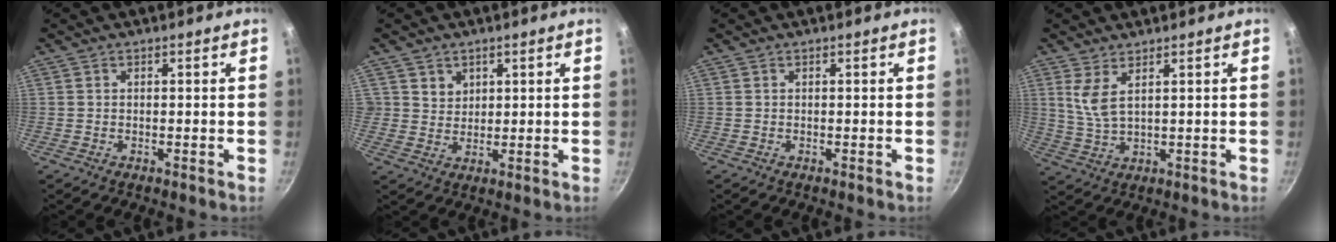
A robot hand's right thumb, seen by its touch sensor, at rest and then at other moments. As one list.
[{"total": 3.6, "force": [1.7, 3.1, 0.5], "torque": [0.014, 0.000, 0.033]}, {"total": 0.0}, {"total": 5.1, "force": [2.4, 1.9, 4.1], "torque": [-0.082, -0.027, 0.053]}]